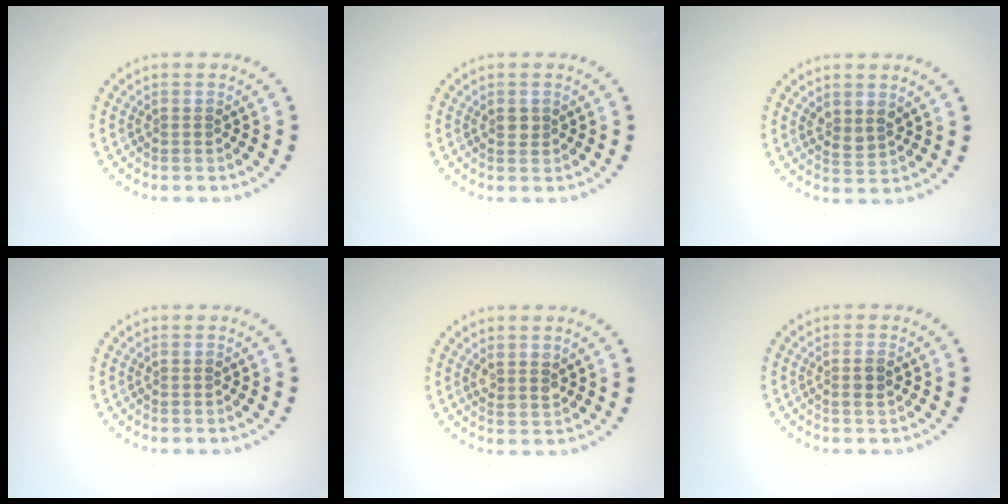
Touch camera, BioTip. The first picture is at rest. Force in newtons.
{"total": 1.0, "press": 1.0, "slide": 0.4}
{"total": 1.6, "press": 1.3, "slide": 0.9}
{"total": 0.0}
{"total": 1.6, "press": 1.4, "slide": 0.8}
{"total": 1.2, "press": 1.1, "slide": 0.4}